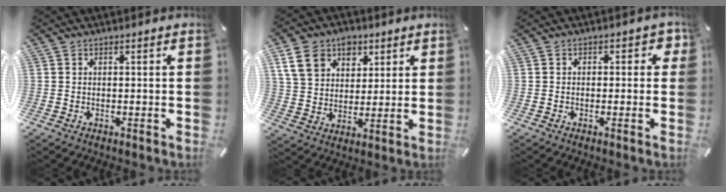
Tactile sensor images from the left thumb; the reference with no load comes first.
{"total": 11.5, "force": [5.1, 9.0, 4.9], "torque": [-0.090, -0.008, 0.096]}
{"total": 2.2, "force": [-0.4, 1.6, 1.5], "torque": [-0.012, 0.004, -0.013]}